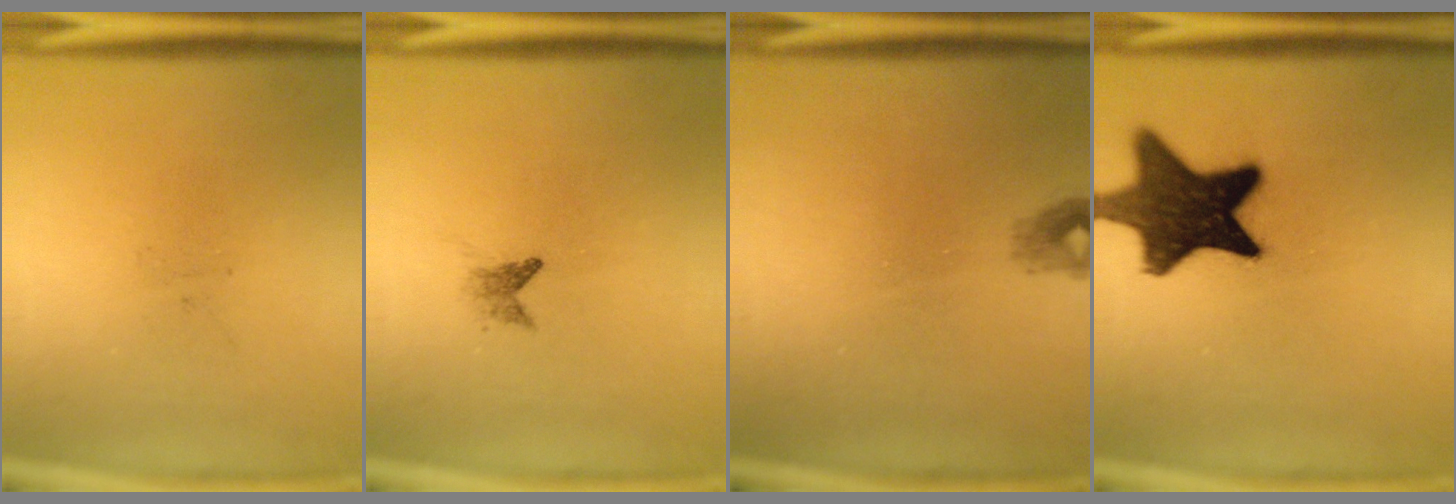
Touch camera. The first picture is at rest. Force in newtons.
{"total": 1.2}
{"total": 1.2}
{"total": 16.1}